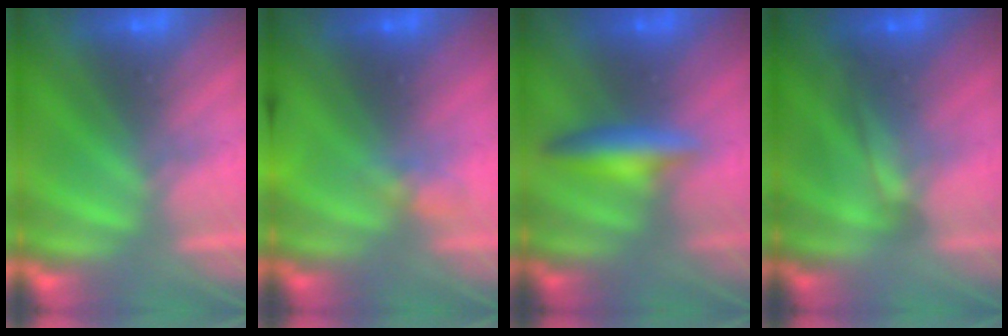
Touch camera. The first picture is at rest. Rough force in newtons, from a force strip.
{"total": 3.3}
{"total": 2.4}
{"total": 1.6}